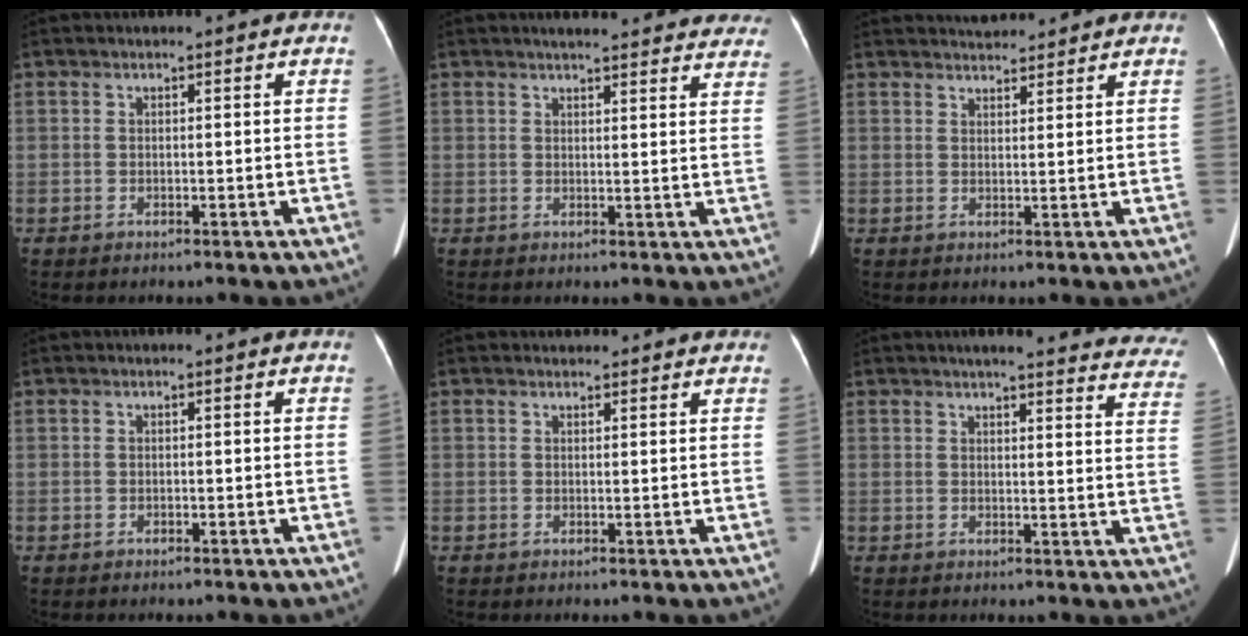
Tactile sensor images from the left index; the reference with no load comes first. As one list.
[{"total": 20.0, "force": [18.3, 3.8, 7.1], "torque": [-0.075, -0.019, 0.200]}, {"total": 5.3, "force": [5.1, 0.9, 1.1], "torque": [-0.016, 0.025, 0.070]}, {"total": 0.0}, {"total": 5.2, "force": [4.9, 1.3, 1.2], "torque": [-0.009, 0.020, 0.047]}, {"total": 23.6, "force": [21.8, 3.2, 8.5], "torque": [-0.092, -0.070, 0.227]}]